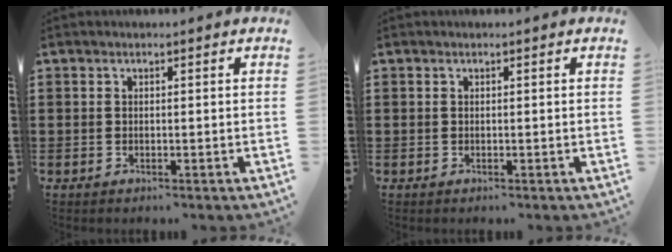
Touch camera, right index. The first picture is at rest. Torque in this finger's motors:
{"motor_torque": [-0.08, 0.00, 0.01, -0.01]}